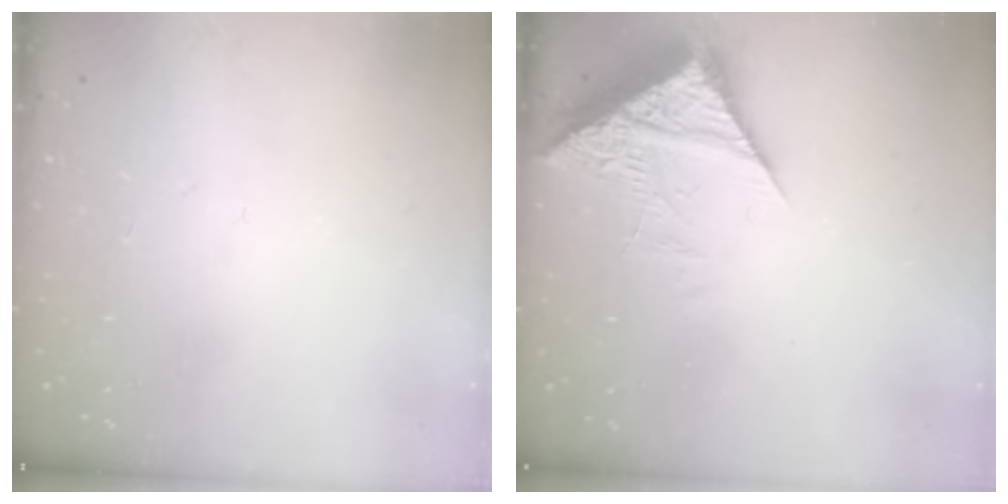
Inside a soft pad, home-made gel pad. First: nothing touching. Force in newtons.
{"total": 7.2, "press": 7.1, "slide": 0.9}